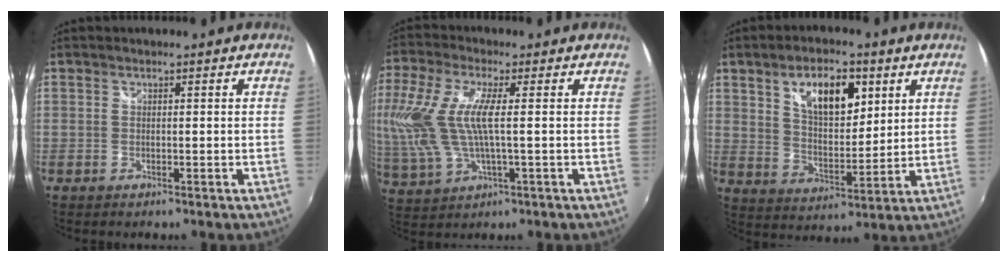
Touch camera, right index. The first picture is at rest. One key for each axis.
{"total": 15.2, "fx": 1.2, "fy": 5.1, "fz": 14.3, "tx": -0.292, "ty": -0.003, "tz": 0.031}
{"total": 11.8, "fx": 5.4, "fy": 5.8, "fz": 8.8, "tx": -0.143, "ty": 0.010, "tz": 0.094}